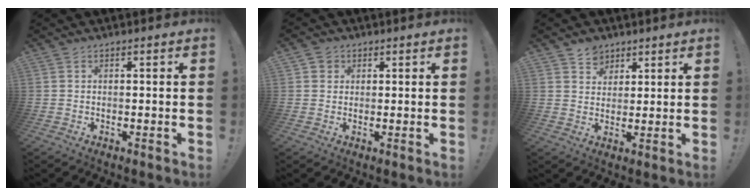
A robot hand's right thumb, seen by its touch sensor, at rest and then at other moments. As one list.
[{"total": 2.5, "force": [1.2, 2.2, 0.3], "torque": [0.005, -0.005, 0.019]}, {"total": 5.0, "force": [3.4, 3.7, 0.2], "torque": [0.002, -0.027, 0.065]}]